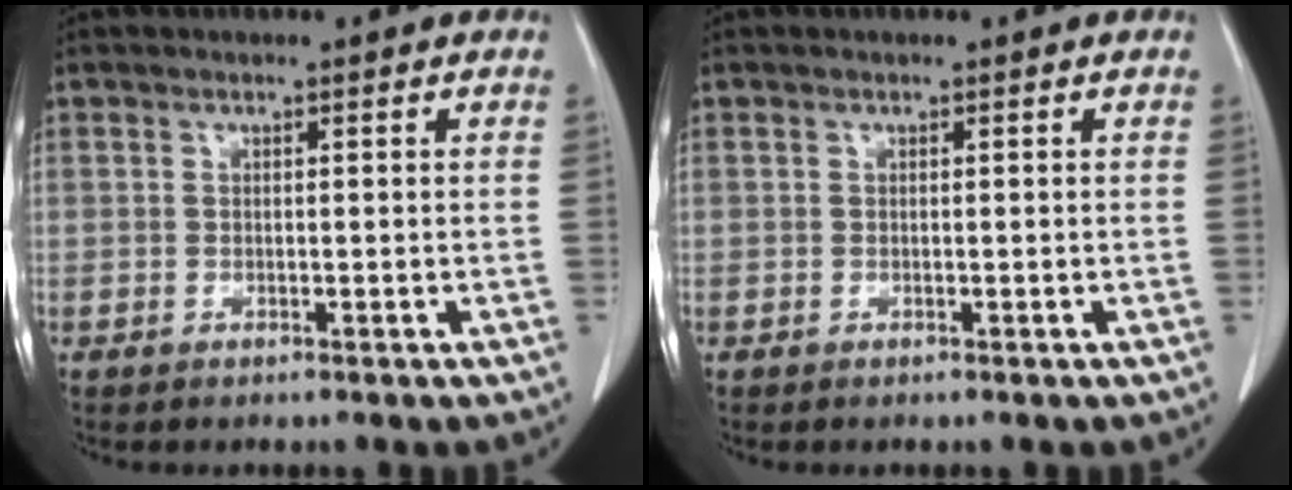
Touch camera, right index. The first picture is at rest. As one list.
[{"total": 0.0}]